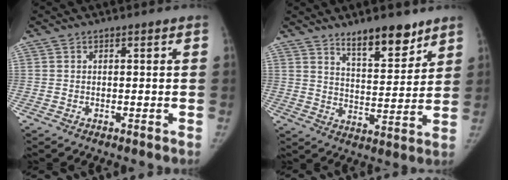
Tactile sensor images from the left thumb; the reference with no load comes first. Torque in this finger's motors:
{"motor_torque": [0.73, -0.44, 1.02, -0.83, 0.04]}